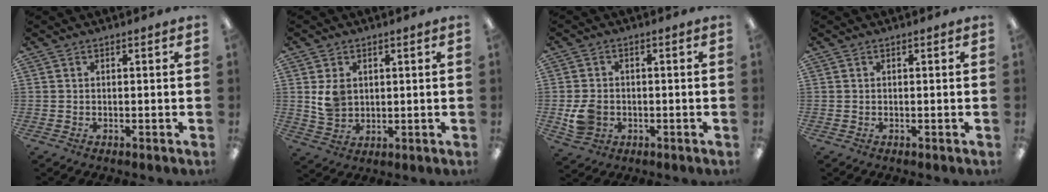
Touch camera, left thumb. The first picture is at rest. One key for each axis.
{"total": 6.0, "fx": 1.9, "fy": 4.8, "fz": 3.1, "tx": -0.051, "ty": 0.004, "tz": 0.037}
{"total": 5.9, "fx": -1.2, "fy": 4.9, "fz": 3.1, "tx": -0.057, "ty": 0.006, "tz": -0.019}
{"total": 0.0}